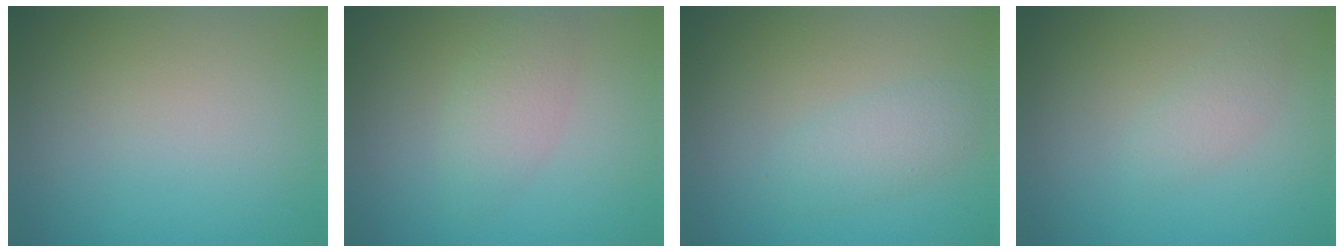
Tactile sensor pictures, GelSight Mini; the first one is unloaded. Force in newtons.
{"total": 2.4, "press": 2.4, "slide": 0.0}
{"total": 2.0, "press": 2.0, "slide": 0.1}
{"total": 1.4, "press": 1.4, "slide": 0.1}